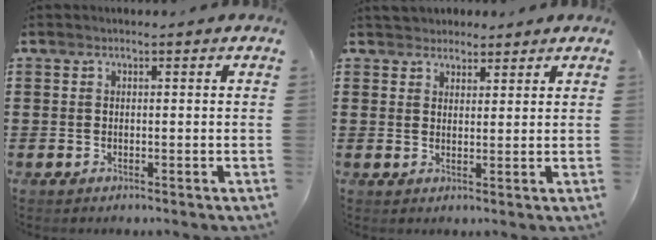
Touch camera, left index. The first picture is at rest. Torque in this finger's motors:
{"motor_torque": [0.59, -0.57, 0.38, 0.04]}